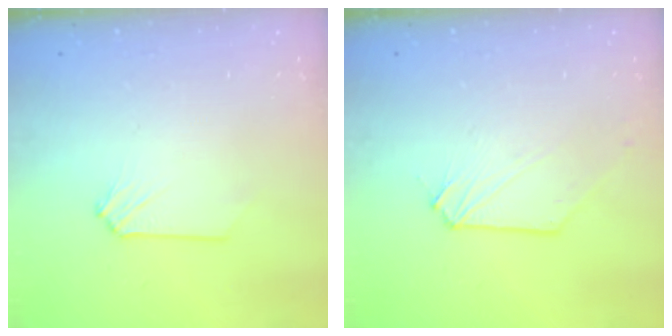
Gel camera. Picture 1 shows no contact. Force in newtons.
{"total": 0.6, "press": 0.6, "slide": 0.1}